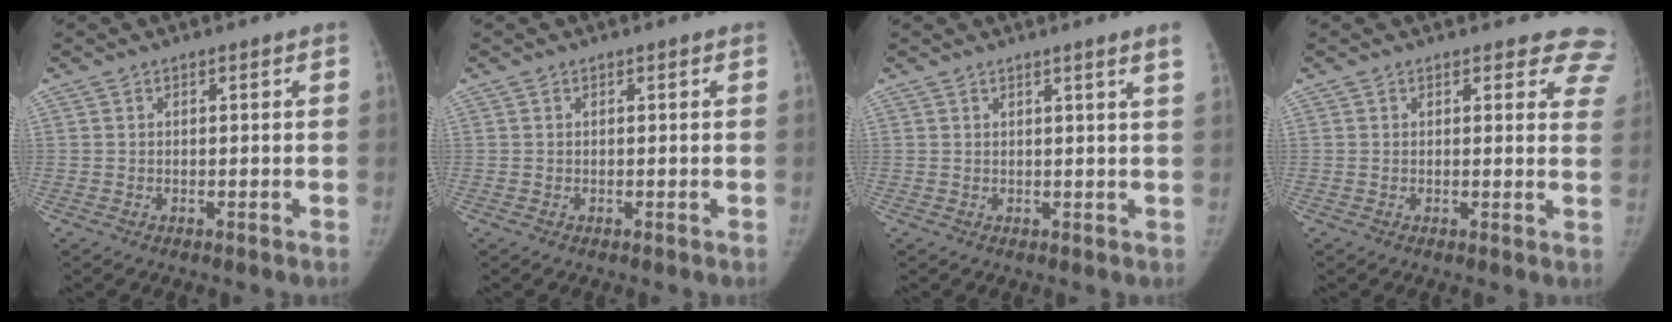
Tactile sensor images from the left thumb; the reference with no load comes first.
{"total": 0.0}
{"total": 2.8, "force": [1.8, -0.8, 2.0], "torque": [-0.028, -0.010, 0.024]}
{"total": 8.2, "force": [7.0, 4.0, 1.3], "torque": [0.045, -0.028, 0.038]}